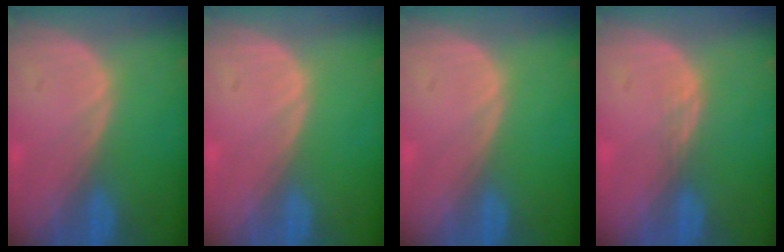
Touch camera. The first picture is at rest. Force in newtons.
{"total": 0.0}
{"total": 0.0}
{"total": 1.4, "press": 1.1, "slide": 0.9}